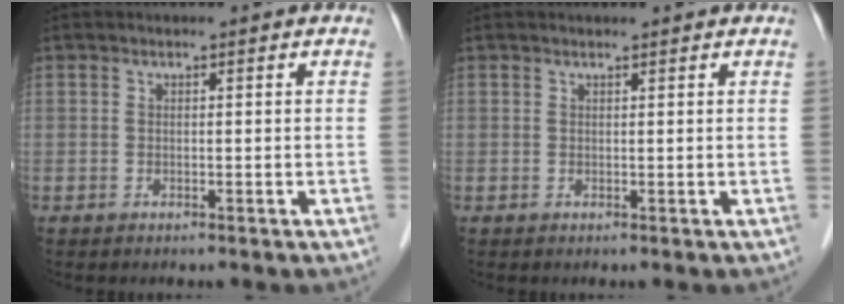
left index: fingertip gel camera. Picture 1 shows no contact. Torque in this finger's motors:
{"motor_torque": [-0.04, -0.20, -0.15, -0.01]}